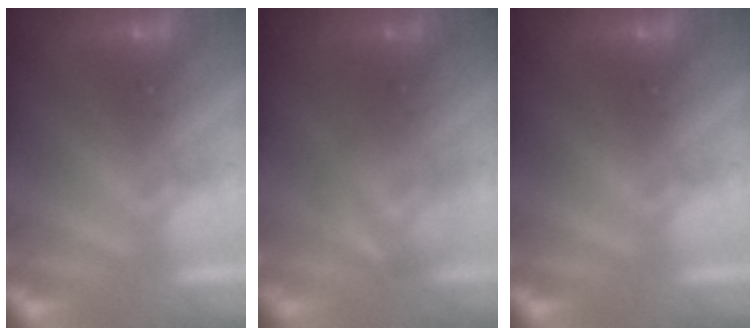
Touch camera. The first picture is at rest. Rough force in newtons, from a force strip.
{"total": 2.5}
{"total": 0.0}